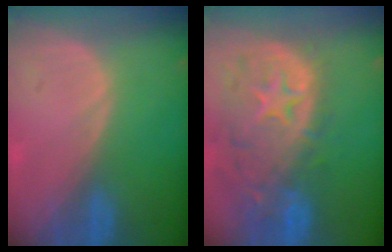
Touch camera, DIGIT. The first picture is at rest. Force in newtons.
{"total": 14.0, "press": 11.2, "slide": 8.3}